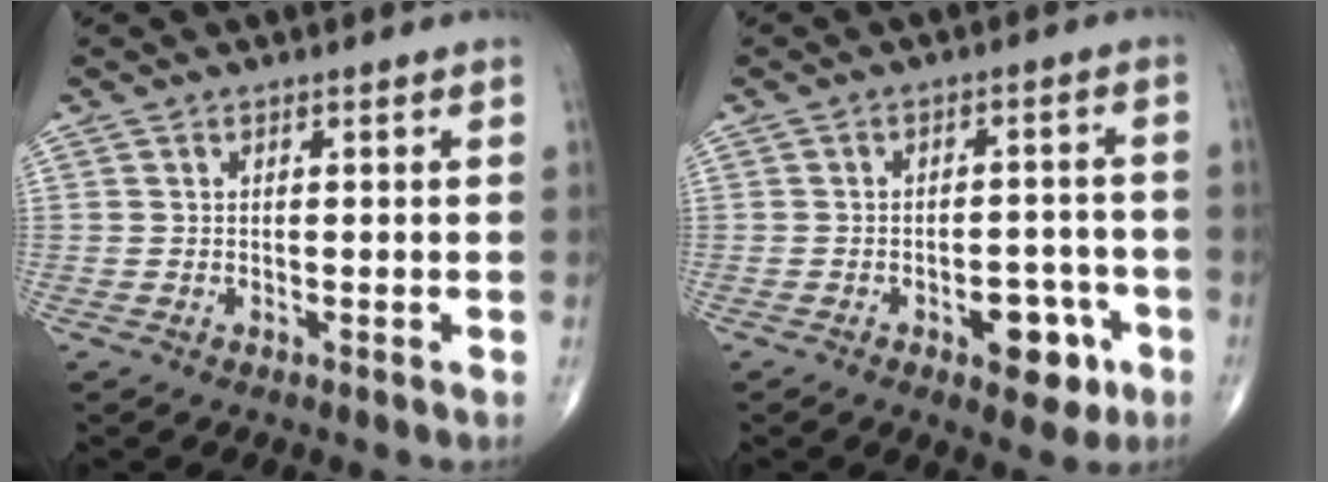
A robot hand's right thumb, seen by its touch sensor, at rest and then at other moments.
{"total": 8.2, "force": [-3.7, 4.4, 5.9], "torque": [-0.048, 0.029, -0.043]}